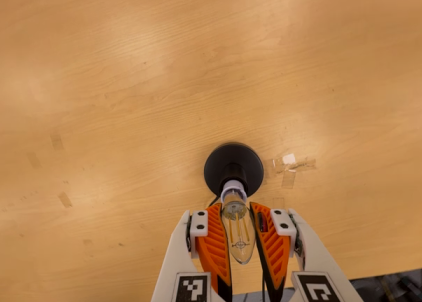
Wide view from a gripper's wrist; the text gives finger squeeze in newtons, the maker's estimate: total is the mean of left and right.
{"total": 21.9, "left": 22.3, "right": 21.5}